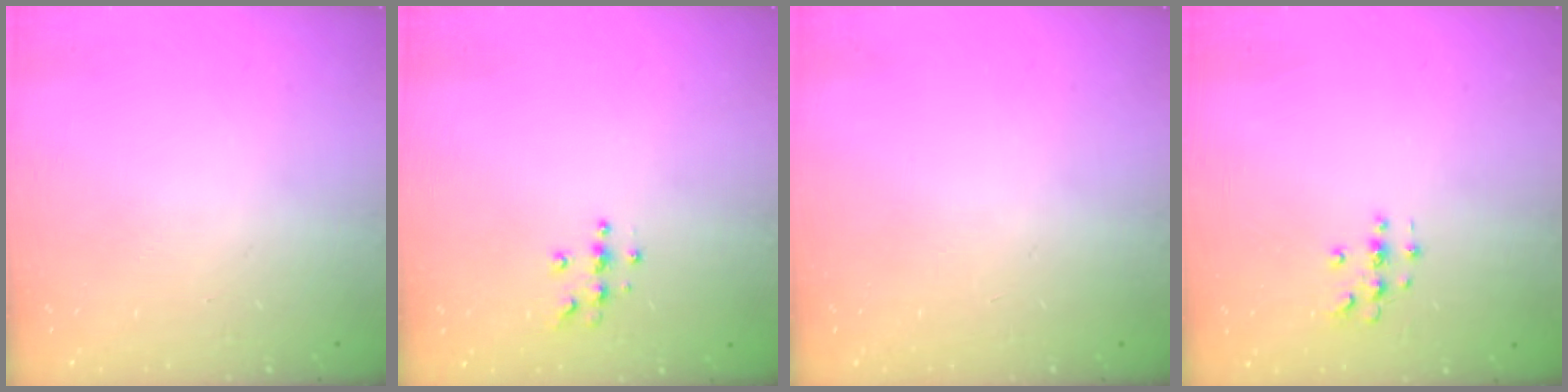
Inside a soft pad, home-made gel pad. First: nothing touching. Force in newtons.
{"total": 4.0, "press": 3.9, "slide": 0.4}
{"total": 0.0}
{"total": 2.9, "press": 2.9, "slide": 0.3}